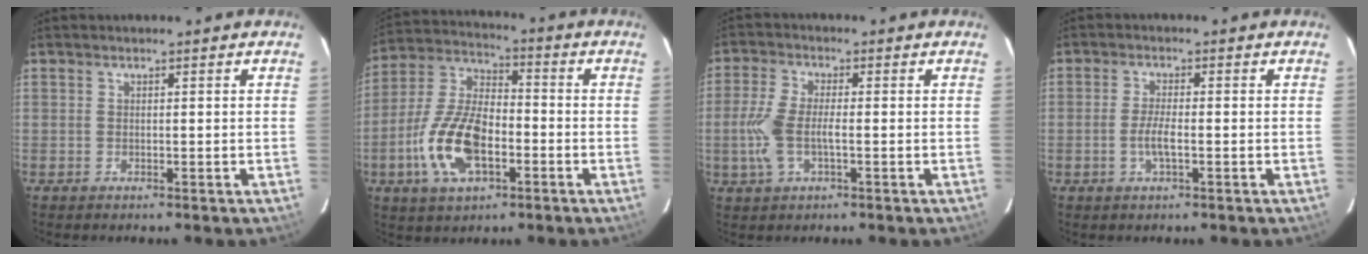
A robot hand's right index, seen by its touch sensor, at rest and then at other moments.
{"total": 15.1, "force": [-5.1, 7.3, 12.2], "torque": [-0.261, 0.004, -0.095]}
{"total": 7.2, "force": [-1.5, 2.9, 6.5], "torque": [-0.147, 0.000, -0.029]}
{"total": 3.4, "force": [-1.1, 0.6, 3.2], "torque": [-0.064, -0.004, -0.021]}